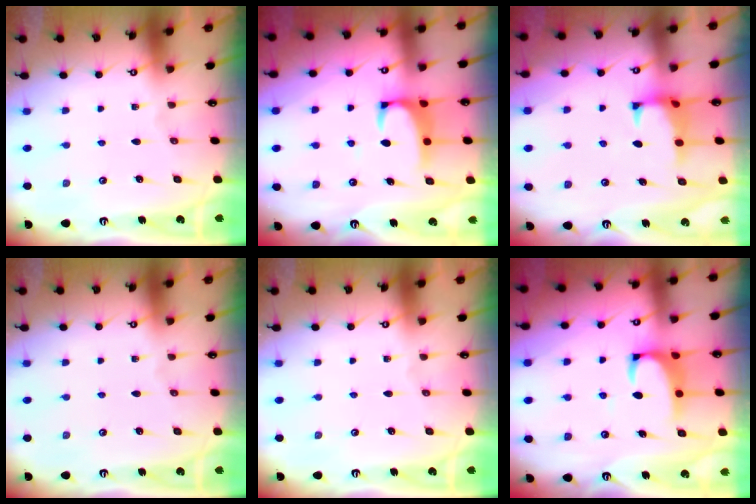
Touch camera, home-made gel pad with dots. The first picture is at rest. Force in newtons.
{"total": 2.2, "press": 2.0, "slide": 0.7}
{"total": 1.6, "press": 1.5, "slide": 0.6}
{"total": 0.0}
{"total": 0.0}
{"total": 2.1, "press": 1.8, "slide": 0.9}